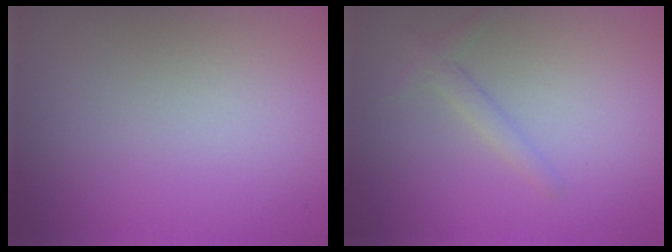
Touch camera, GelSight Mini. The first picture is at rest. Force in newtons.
{"total": 1.4, "press": 1.4, "slide": 0.0}